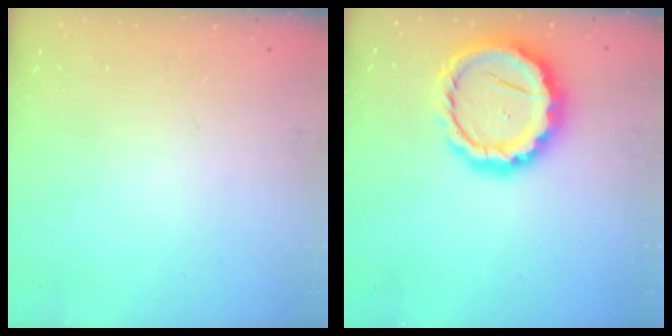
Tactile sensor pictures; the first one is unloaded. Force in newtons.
{"total": 15.9, "press": 15.7, "slide": 2.6}